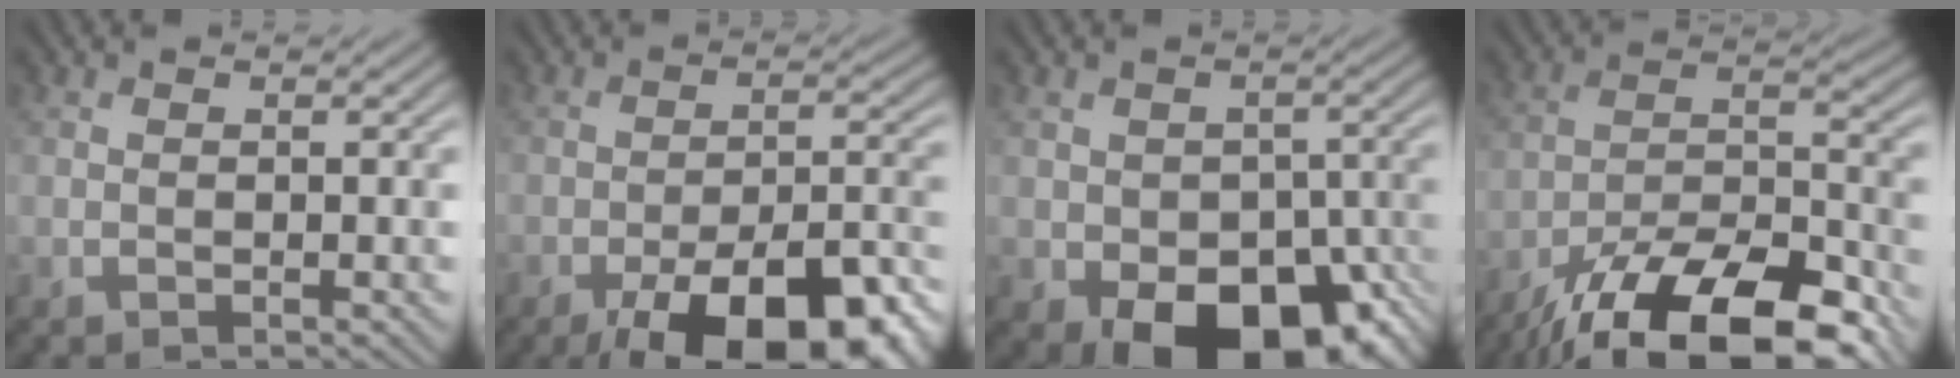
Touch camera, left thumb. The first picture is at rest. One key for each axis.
{"total": 16.1, "fx": -9.8, "fy": 5.7, "fz": 11.5, "tx": -0.160, "ty": -0.005, "tz": -0.152}
{"total": 13.6, "fx": -6.1, "fy": 8.2, "fz": 8.9, "tx": -0.125, "ty": -0.041, "tz": -0.083}
{"total": 17.6, "fx": -12.9, "fy": 5.4, "fz": 10.7, "tx": -0.195, "ty": -0.033, "tz": -0.212}